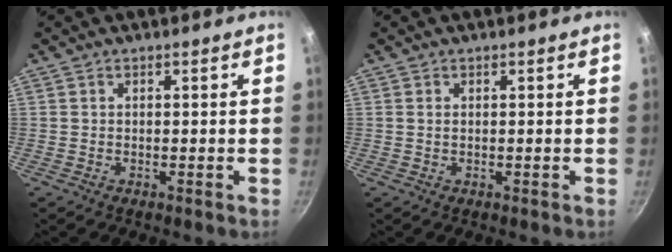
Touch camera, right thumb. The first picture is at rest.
{"total": 0.5, "force": [0.1, 0.3, 0.4], "torque": [-0.008, 0.000, 0.003]}